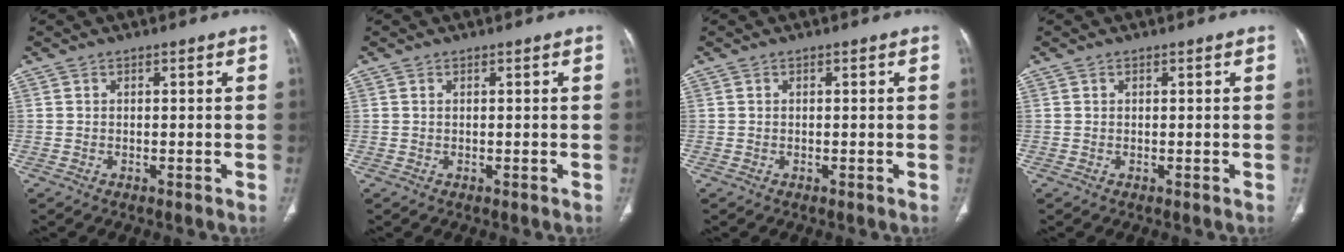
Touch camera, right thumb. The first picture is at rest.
{"total": 0.0}
{"total": 0.0}
{"total": 0.0}